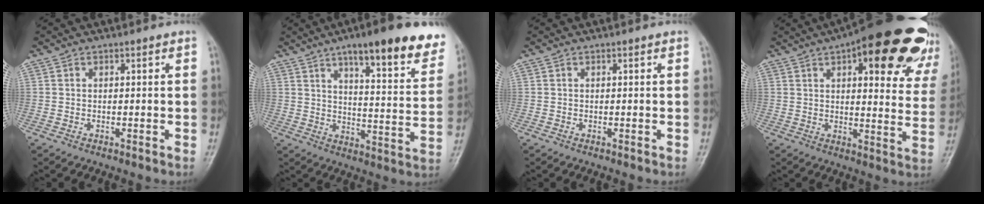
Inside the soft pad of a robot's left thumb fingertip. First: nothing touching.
{"total": 19.3, "force": [12.5, 4.6, 13.9], "torque": [-0.153, -0.050, 0.168]}
{"total": 0.0}
{"total": 26.8, "force": [15.5, 9.0, 19.9], "torque": [-0.224, -0.031, 0.185]}